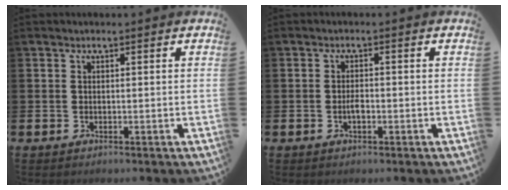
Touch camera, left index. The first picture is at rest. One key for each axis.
{"total": 1.6, "fx": -0.4, "fy": 0.7, "fz": 1.4, "tx": -0.018, "ty": -0.001, "tz": -0.009}